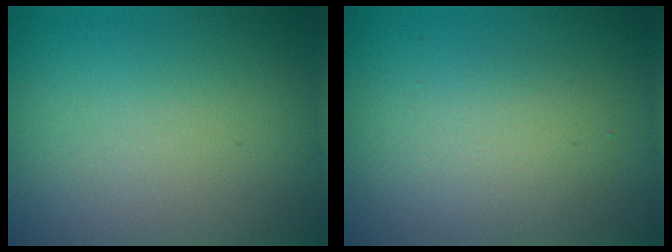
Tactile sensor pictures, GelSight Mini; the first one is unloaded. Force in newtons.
{"total": 2.4, "press": 2.4, "slide": 0.3}